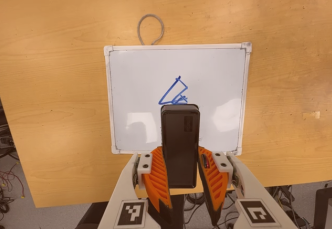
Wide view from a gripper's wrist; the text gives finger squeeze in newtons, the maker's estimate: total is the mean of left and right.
{"total": 8.0, "left": 5.9, "right": 10.1}